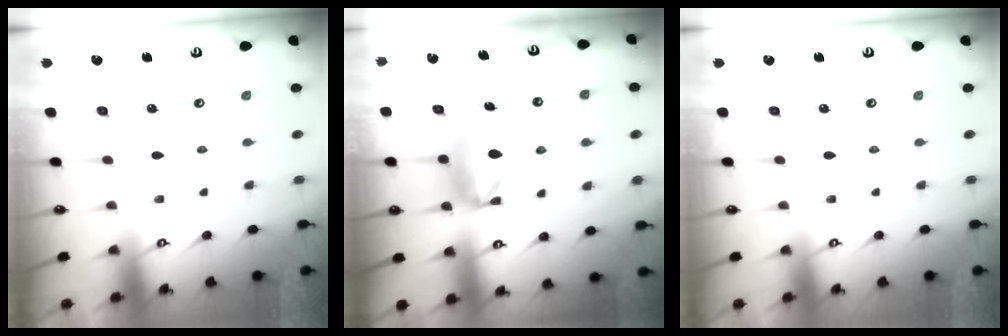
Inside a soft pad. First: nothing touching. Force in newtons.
{"total": 9.0, "press": 9.0, "slide": 0.6}
{"total": 0.0}